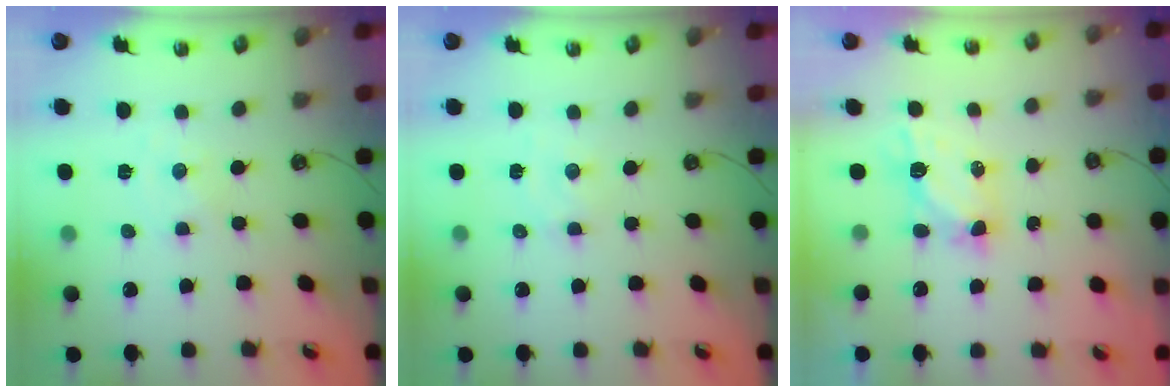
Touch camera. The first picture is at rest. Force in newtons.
{"total": 2.1, "press": 2.1, "slide": 0.5}
{"total": 6.0, "press": 6.0, "slide": 0.5}